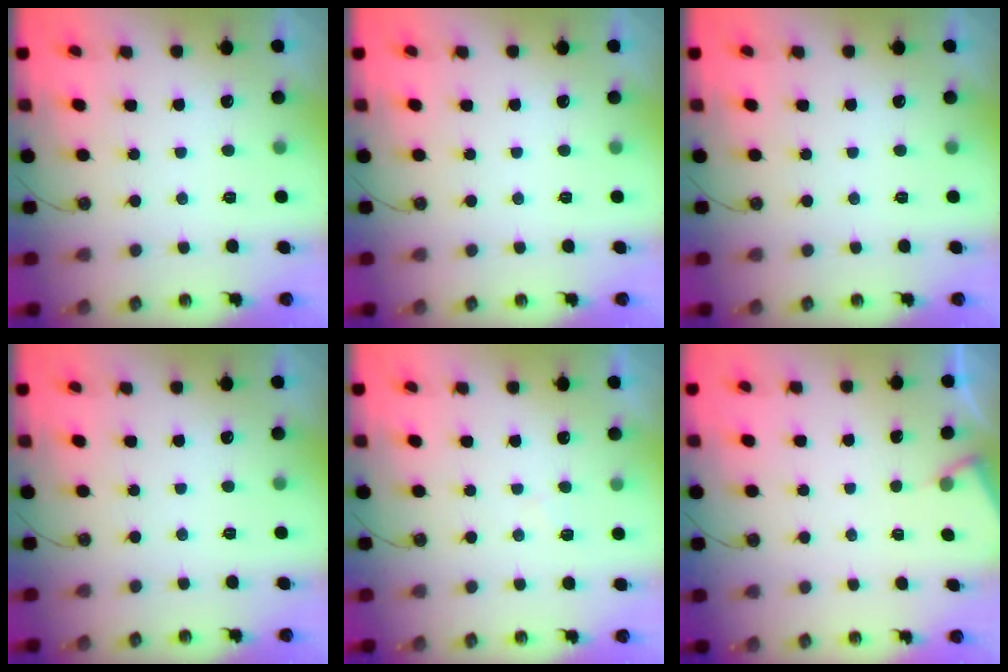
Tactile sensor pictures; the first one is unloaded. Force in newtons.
{"total": 0.0}
{"total": 0.0}
{"total": 0.0}
{"total": 5.4, "press": 5.4, "slide": 0.7}
{"total": 2.8, "press": 2.7, "slide": 0.4}